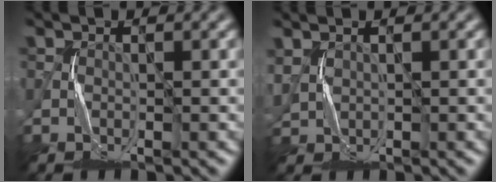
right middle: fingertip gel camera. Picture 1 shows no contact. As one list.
[{"total": 1.4, "force": [0.8, 1.0, 0.4], "torque": [-0.020, 0.004, 0.025]}]